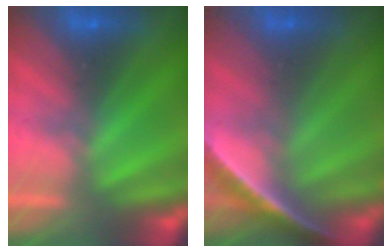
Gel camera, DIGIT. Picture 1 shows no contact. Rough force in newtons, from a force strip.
{"total": 1.8}